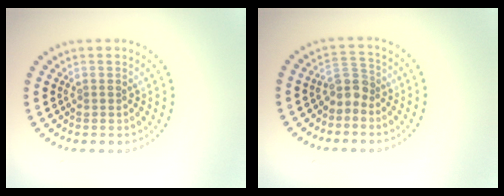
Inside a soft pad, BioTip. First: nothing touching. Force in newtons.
{"total": 2.2, "press": 1.8, "slide": 1.4}